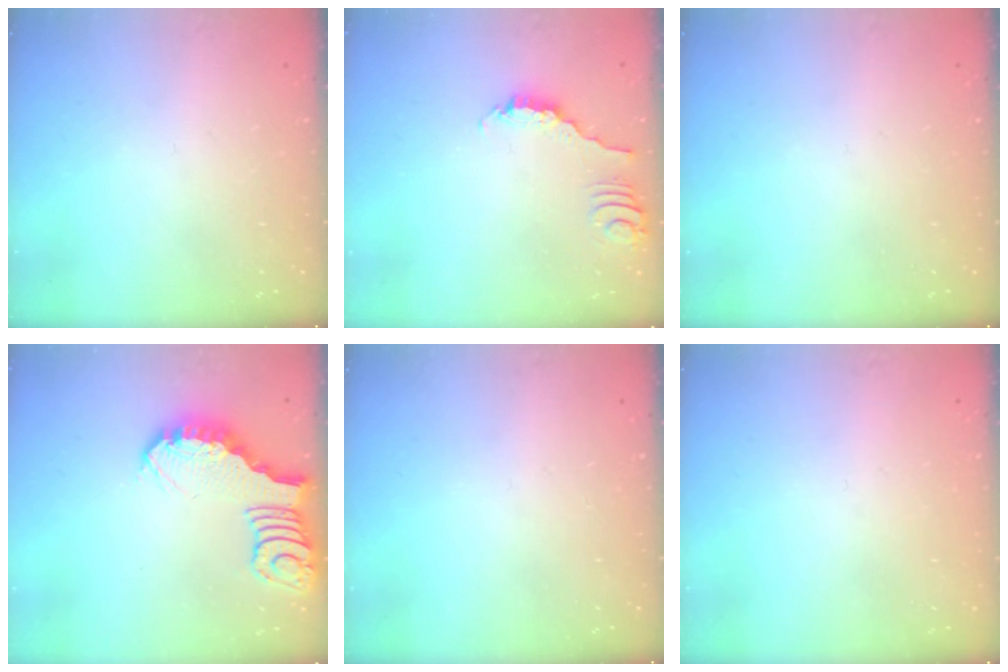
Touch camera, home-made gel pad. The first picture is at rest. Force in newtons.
{"total": 2.2, "press": 2.1, "slide": 0.3}
{"total": 0.0}
{"total": 3.5, "press": 3.5, "slide": 0.3}
{"total": 0.0}
{"total": 0.0}